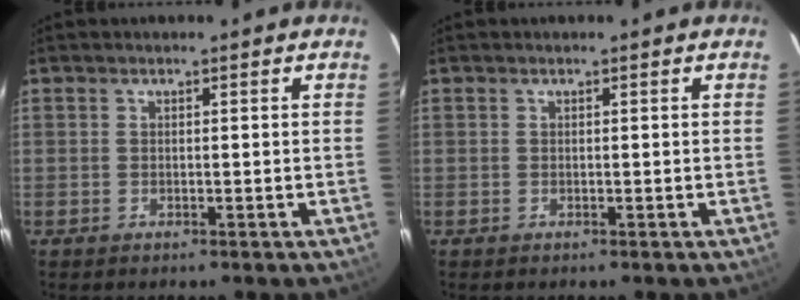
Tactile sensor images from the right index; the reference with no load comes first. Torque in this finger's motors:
{"motor_torque": [0.09, -0.02, 0.08, 0.01]}